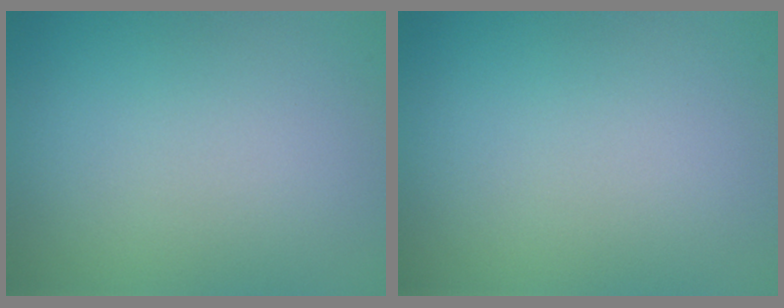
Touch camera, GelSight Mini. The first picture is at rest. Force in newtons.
{"total": 0.0}